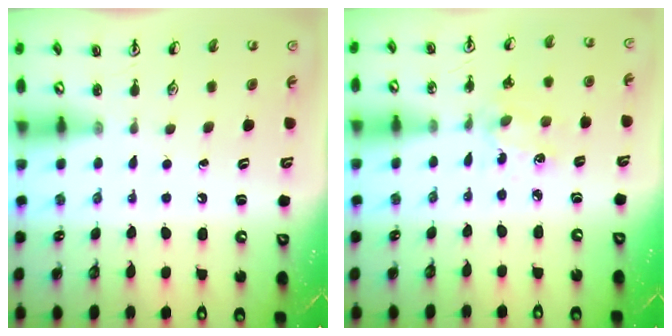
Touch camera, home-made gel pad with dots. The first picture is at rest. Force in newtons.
{"total": 2.8, "press": 2.7, "slide": 0.7}